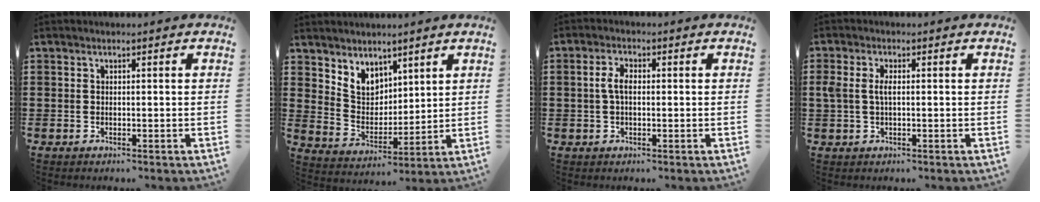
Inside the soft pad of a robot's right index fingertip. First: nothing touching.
{"total": 5.7, "force": [4.1, 3.7, 1.2], "torque": [-0.050, -0.010, 0.077]}
{"total": 3.3, "force": [0.1, 1.6, 2.9], "torque": [-0.065, 0.003, -0.002]}
{"total": 2.7, "force": [0.2, 1.3, 2.4], "torque": [-0.063, 0.000, -0.003]}